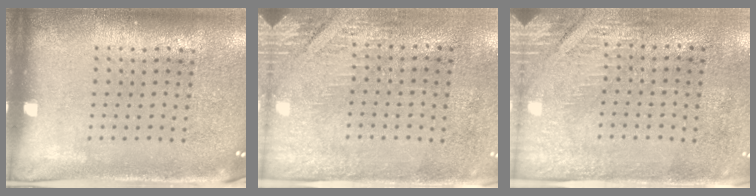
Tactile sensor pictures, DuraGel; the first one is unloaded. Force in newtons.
{"total": 2.9, "press": 2.5, "slide": 1.4}
{"total": 2.8, "press": 2.4, "slide": 1.4}